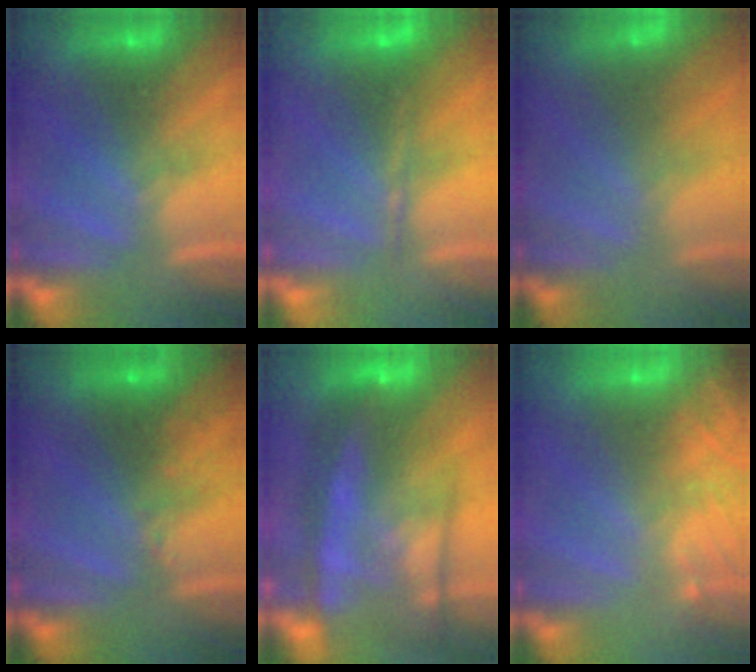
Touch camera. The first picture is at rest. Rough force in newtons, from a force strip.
{"total": 1.7}
{"total": 2.9}
{"total": 2.9}
{"total": 5.5}
{"total": 8.4}